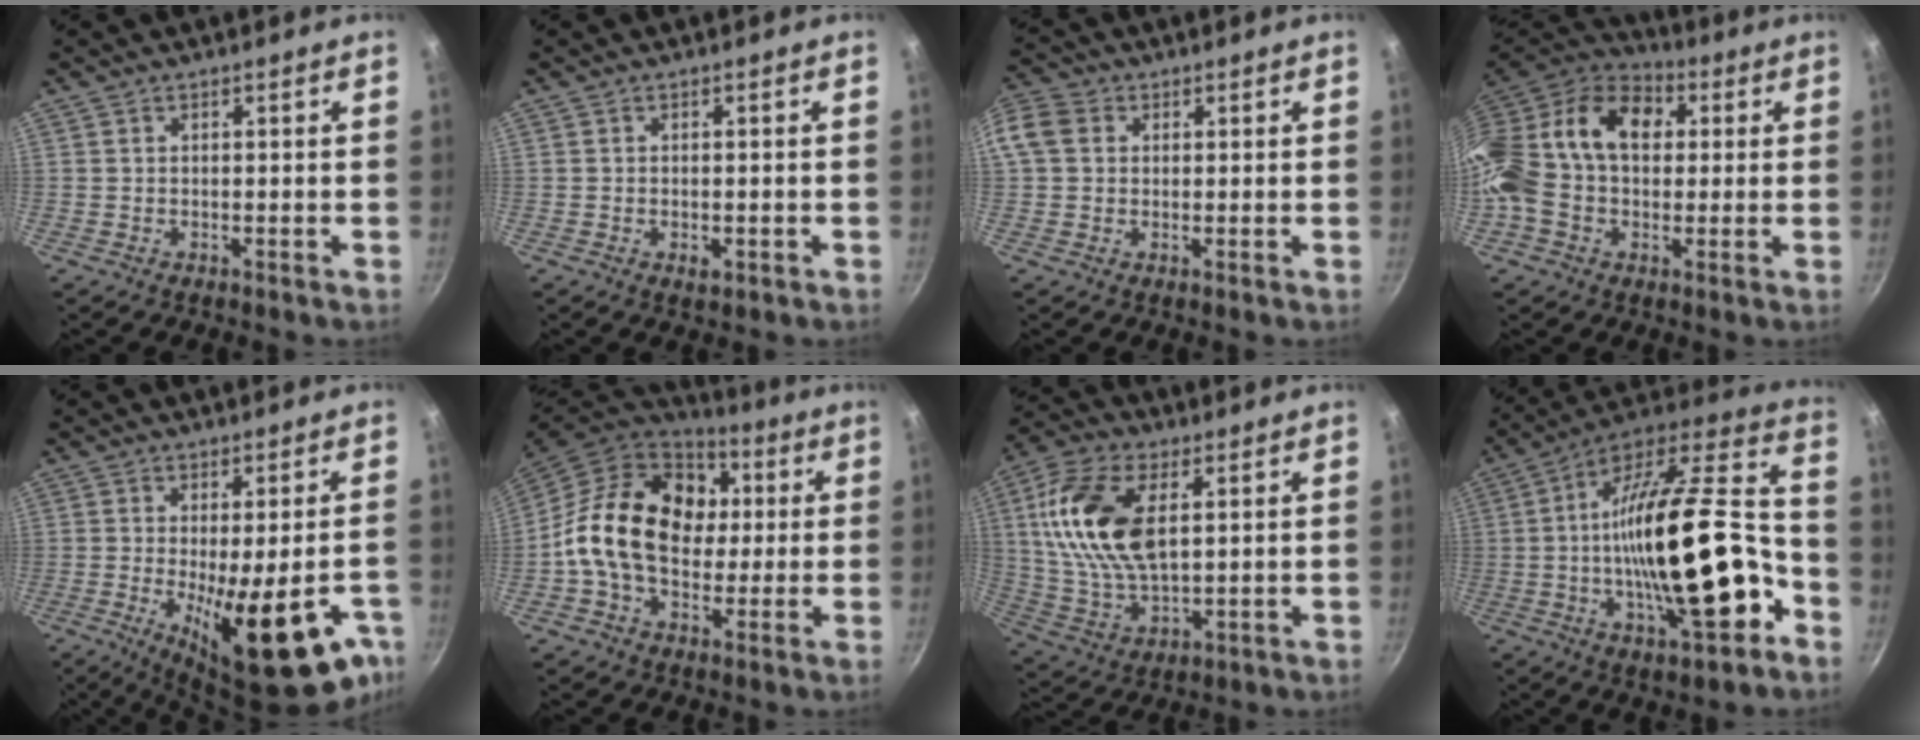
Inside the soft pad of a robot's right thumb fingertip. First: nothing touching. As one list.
[{"total": 2.0, "force": [-0.7, 1.1, 1.5], "torque": [-0.024, -0.002, -0.009]}, {"total": 9.5, "force": [1.8, 7.9, 4.9], "torque": [-0.106, 0.020, 0.020]}, {"total": 22.9, "force": [2.8, 16.4, 15.8], "torque": [-0.305, 0.052, 0.029]}, {"total": 20.1, "force": [-7.0, 6.4, 17.7], "torque": [-0.222, -0.019, -0.080]}, {"total": 20.4, "force": [1.6, 15.0, 13.8], "torque": [-0.201, 0.025, 0.015]}, {"total": 17.7, "force": [4.3, 9.6, 14.3], "torque": [-0.272, -0.004, 0.082]}, {"total": 27.6, "force": [-7.0, 10.0, 24.8], "torque": [-0.382, 0.033, -0.115]}]